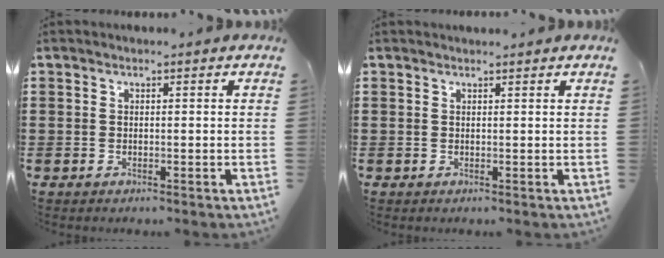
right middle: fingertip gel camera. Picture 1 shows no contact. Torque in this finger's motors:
{"motor_torque": [0.17, -0.10, -0.01, 0.01]}